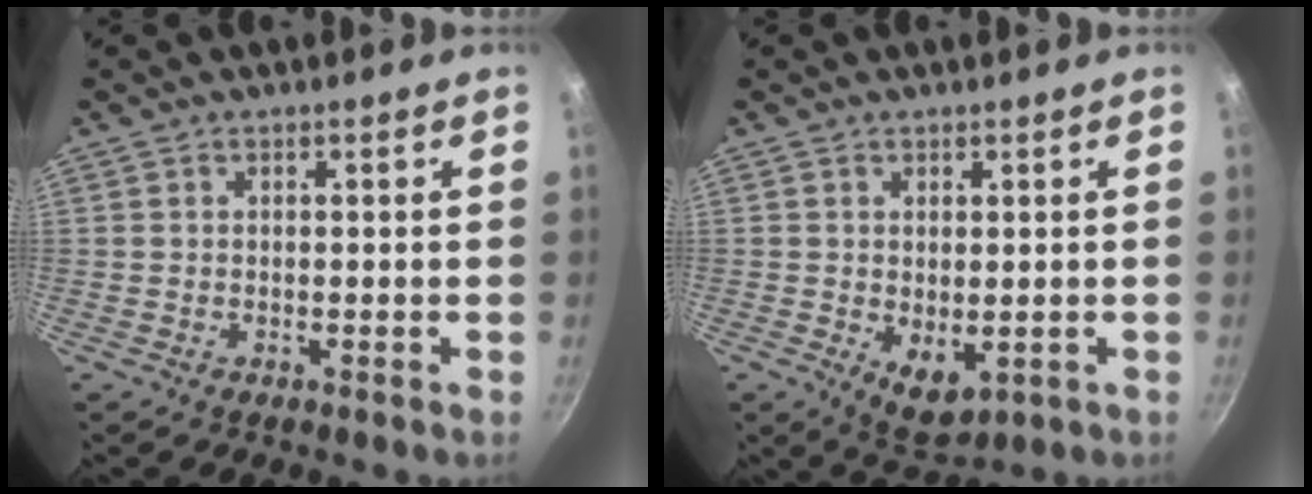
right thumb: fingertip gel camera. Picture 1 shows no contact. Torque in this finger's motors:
{"motor_torque": [-0.44, 0.27, -0.06, 0.11, 0.01]}